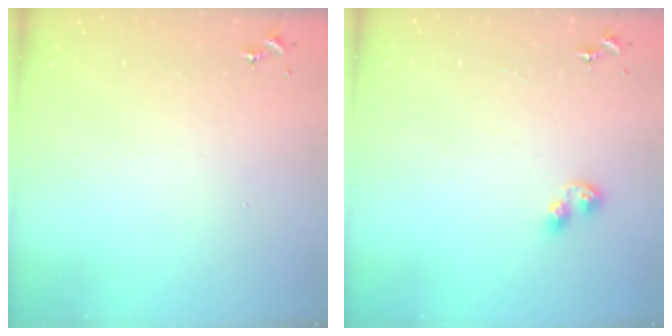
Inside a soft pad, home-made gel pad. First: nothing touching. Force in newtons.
{"total": 6.0, "press": 6.0, "slide": 0.8}